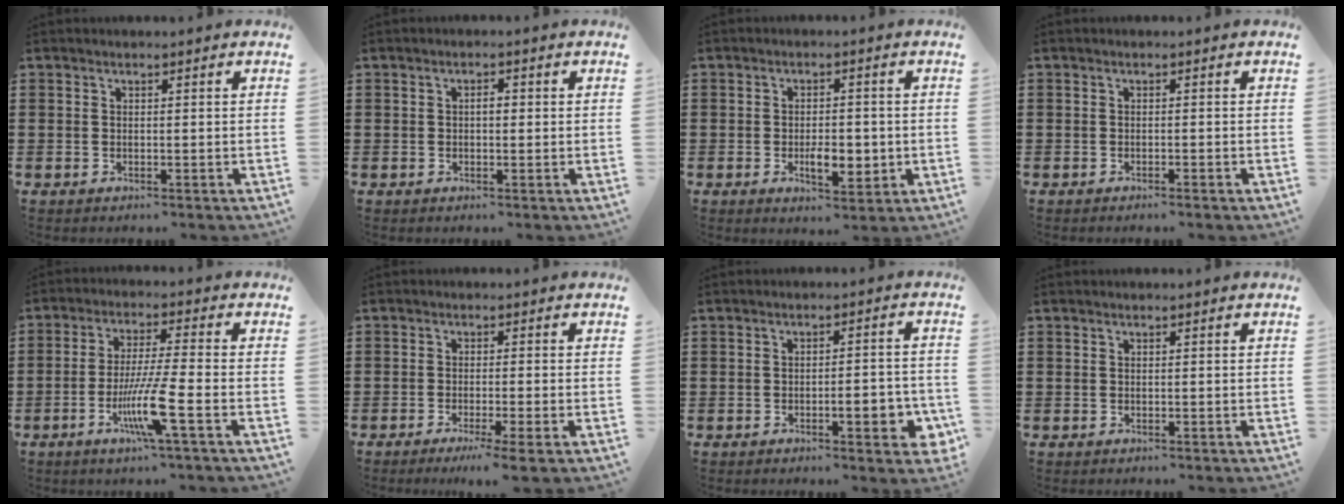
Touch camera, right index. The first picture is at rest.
{"total": 1.6, "force": [0.0, 0.6, 1.5], "torque": [-0.028, 0.003, -0.001]}
{"total": 4.8, "force": [-1.1, 2.4, 4.1], "torque": [-0.055, 0.002, -0.021]}
{"total": 0.6, "force": [-0.5, -0.1, 0.3], "torque": [-0.006, -0.001, -0.011]}
{"total": 9.0, "force": [-3.6, 0.1, 8.2], "torque": [-0.163, -0.017, -0.069]}
{"total": 2.6, "force": [-1.8, -0.6, 1.8], "torque": [-0.029, -0.010, -0.032]}
{"total": 5.0, "force": [-1.7, 1.4, 4.4], "torque": [-0.055, -0.005, -0.031]}
{"total": 0.0}